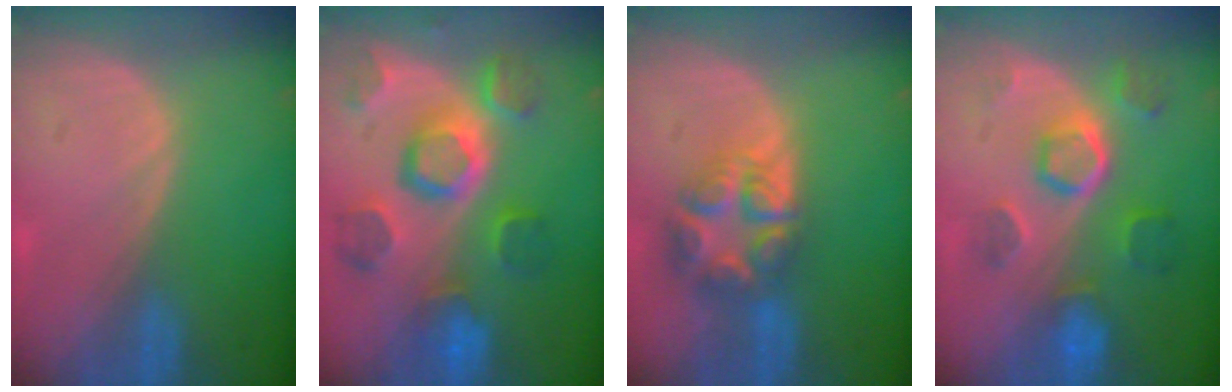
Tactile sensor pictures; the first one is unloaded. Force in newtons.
{"total": 11.4, "press": 10.1, "slide": 5.4}
{"total": 8.0, "press": 7.0, "slide": 3.9}
{"total": 8.6, "press": 7.7, "slide": 3.8}